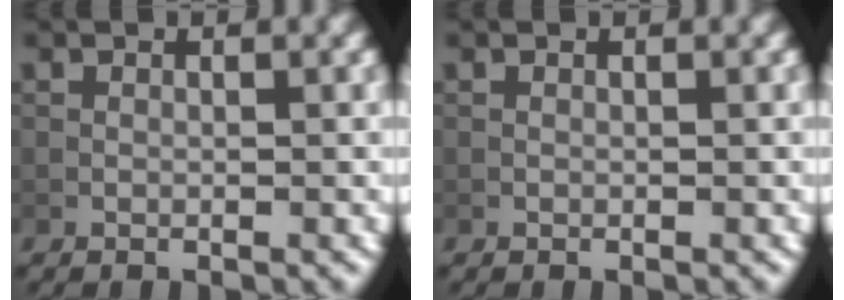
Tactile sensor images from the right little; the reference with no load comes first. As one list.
[{"total": 0.0}]